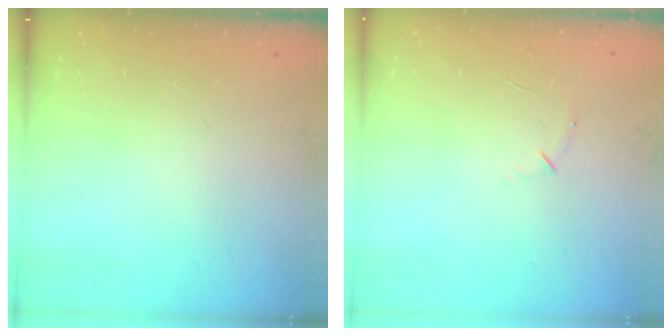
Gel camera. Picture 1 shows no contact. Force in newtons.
{"total": 4.3, "press": 4.1, "slide": 1.1}